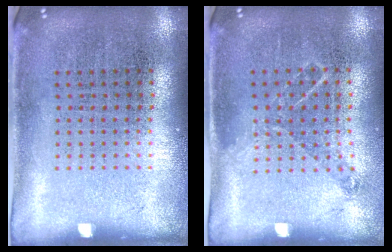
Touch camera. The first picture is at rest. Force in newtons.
{"total": 0.8, "press": 0.8, "slide": 0.2}